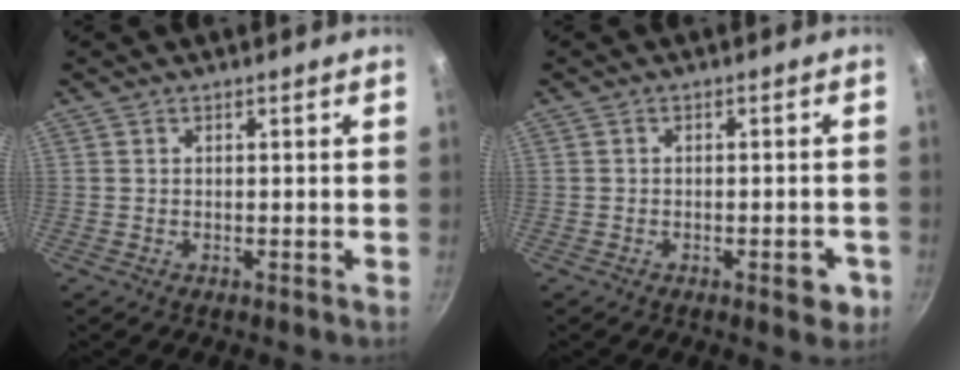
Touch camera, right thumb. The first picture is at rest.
{"total": 4.1, "force": [-1.7, 1.7, 3.2], "torque": [-0.028, 0.011, -0.020]}